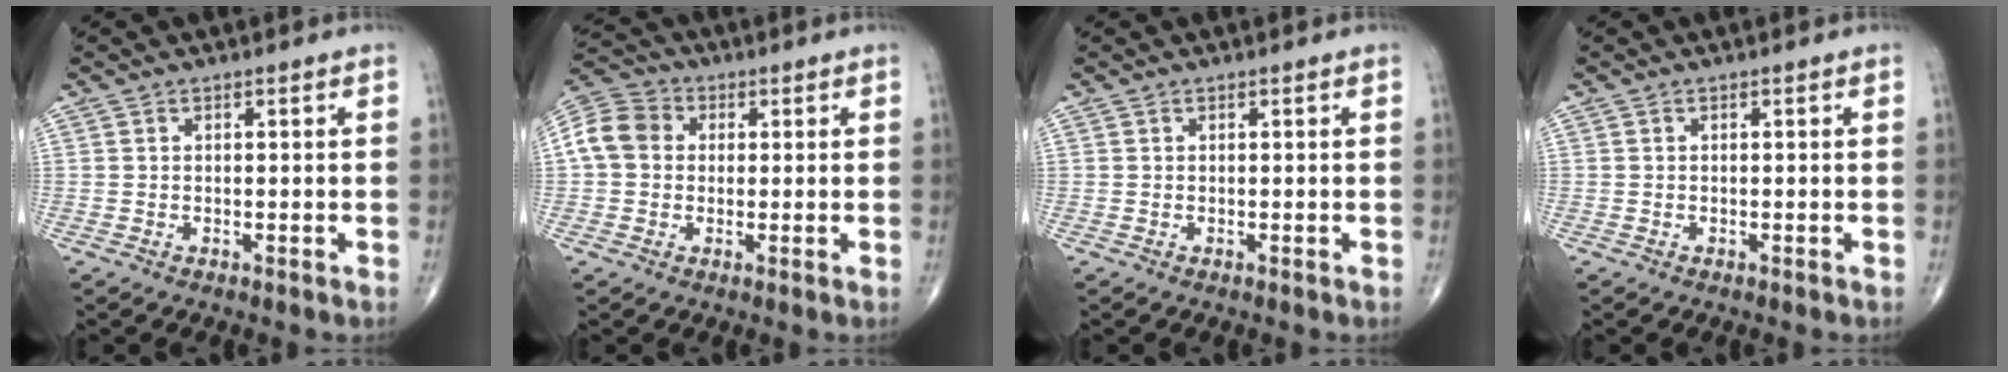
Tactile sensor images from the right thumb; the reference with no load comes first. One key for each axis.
{"total": 8.5, "fx": 0.8, "fy": 7.1, "fz": 4.6, "tx": -0.080, "ty": 0.023, "tz": 0.003}
{"total": 0.0}
{"total": 0.0}